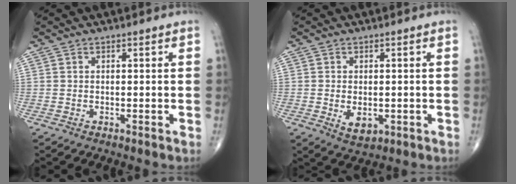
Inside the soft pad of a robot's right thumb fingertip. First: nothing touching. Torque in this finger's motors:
{"motor_torque": [-0.13, 0.25, 0.02, -0.02, 0.08]}